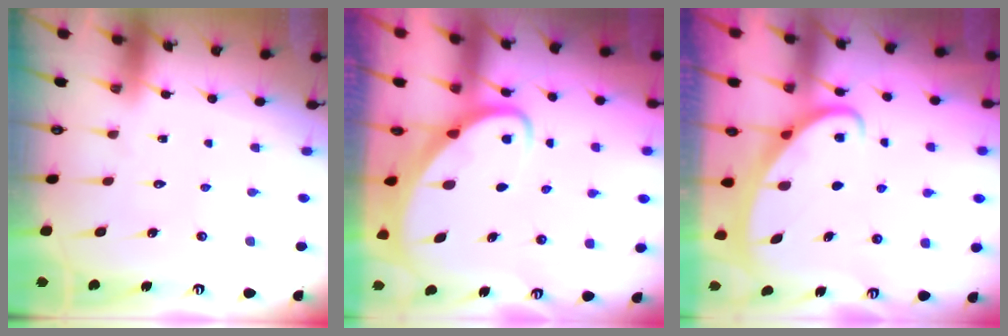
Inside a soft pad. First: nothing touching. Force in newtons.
{"total": 2.8, "press": 2.8, "slide": 0.4}
{"total": 2.6, "press": 2.6, "slide": 0.4}